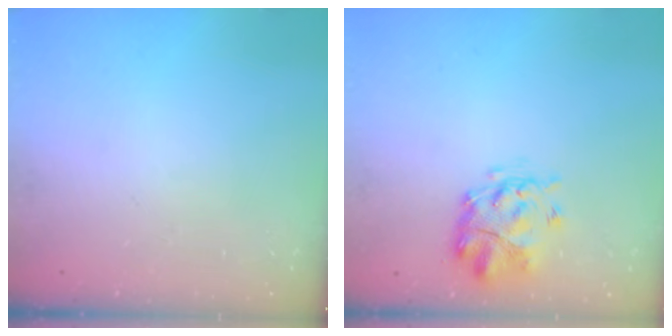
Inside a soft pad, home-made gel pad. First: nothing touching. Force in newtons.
{"total": 3.9, "press": 3.5, "slide": 1.7}